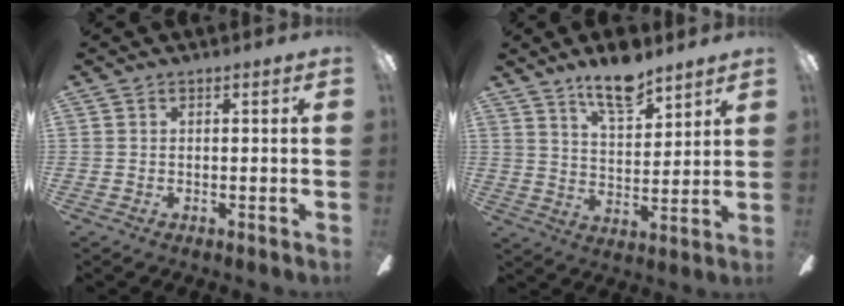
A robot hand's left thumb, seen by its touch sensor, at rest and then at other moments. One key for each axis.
{"total": 11.2, "fx": 8.8, "fy": 3.7, "fz": 5.8, "tx": -0.094, "ty": -0.046, "tz": 0.154}